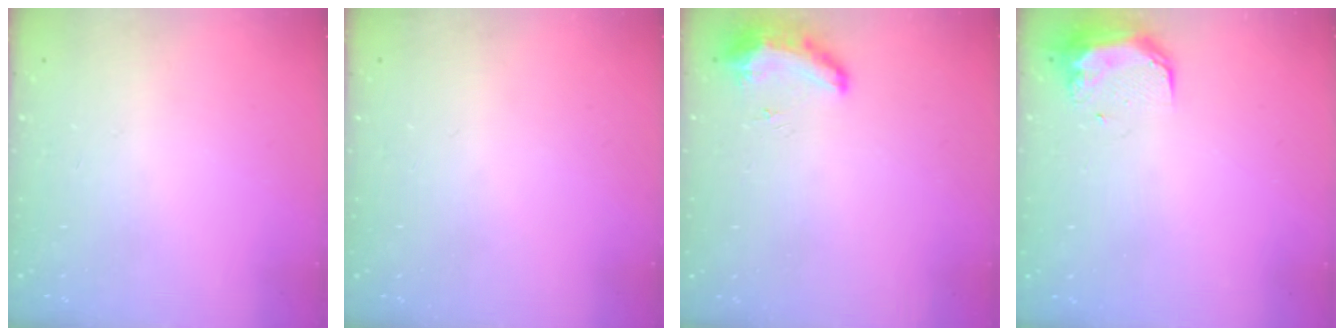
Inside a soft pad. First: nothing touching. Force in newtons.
{"total": 2.8, "press": 2.2, "slide": 1.7}
{"total": 8.4, "press": 8.3, "slide": 1.3}
{"total": 9.2, "press": 9.2, "slide": 0.6}